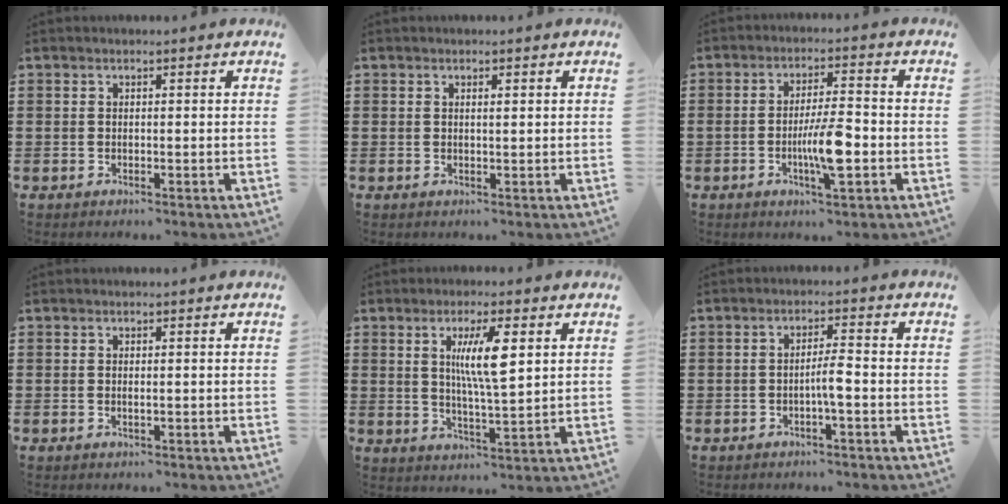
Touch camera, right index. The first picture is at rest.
{"total": 0.8, "force": [0.3, 0.2, 0.7], "torque": [-0.015, 0.002, 0.004]}
{"total": 7.7, "force": [-2.0, 1.5, 7.3], "torque": [-0.141, -0.009, -0.040]}
{"total": 0.5, "force": [0.0, 0.0, 0.5], "torque": [-0.010, -0.003, 0.000]}
{"total": 7.8, "force": [2.4, 1.5, 7.2], "torque": [-0.136, 0.002, 0.034]}
{"total": 3.1, "force": [-1.0, 0.1, 3.0], "torque": [-0.054, 0.000, -0.019]}